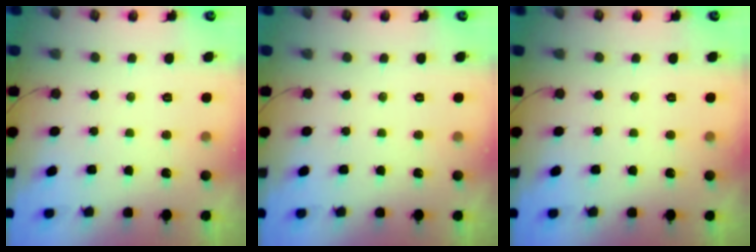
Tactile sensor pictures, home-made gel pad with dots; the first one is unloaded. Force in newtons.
{"total": 0.0}
{"total": 0.0}